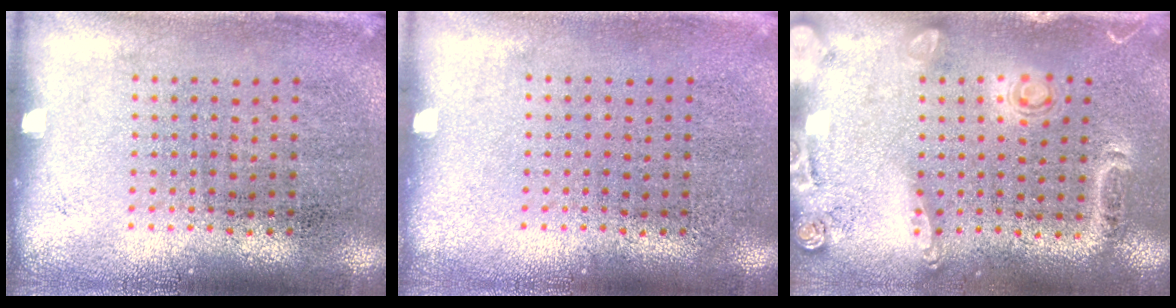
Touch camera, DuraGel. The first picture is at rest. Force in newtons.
{"total": 0.0}
{"total": 1.5, "press": 1.3, "slide": 0.8}